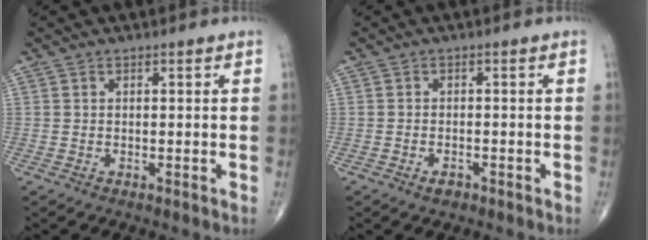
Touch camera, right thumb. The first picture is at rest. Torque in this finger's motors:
{"motor_torque": [-0.47, -0.14, -0.18, -0.01, 0.07]}